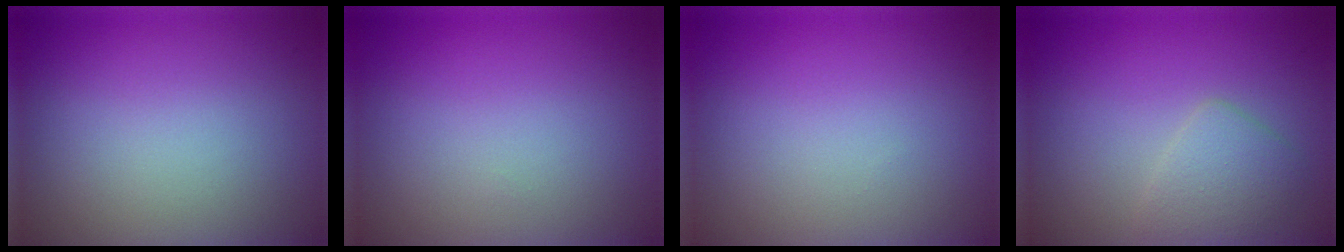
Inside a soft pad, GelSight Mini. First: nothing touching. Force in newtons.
{"total": 0.0}
{"total": 0.0}
{"total": 2.4, "press": 2.4, "slide": 0.0}